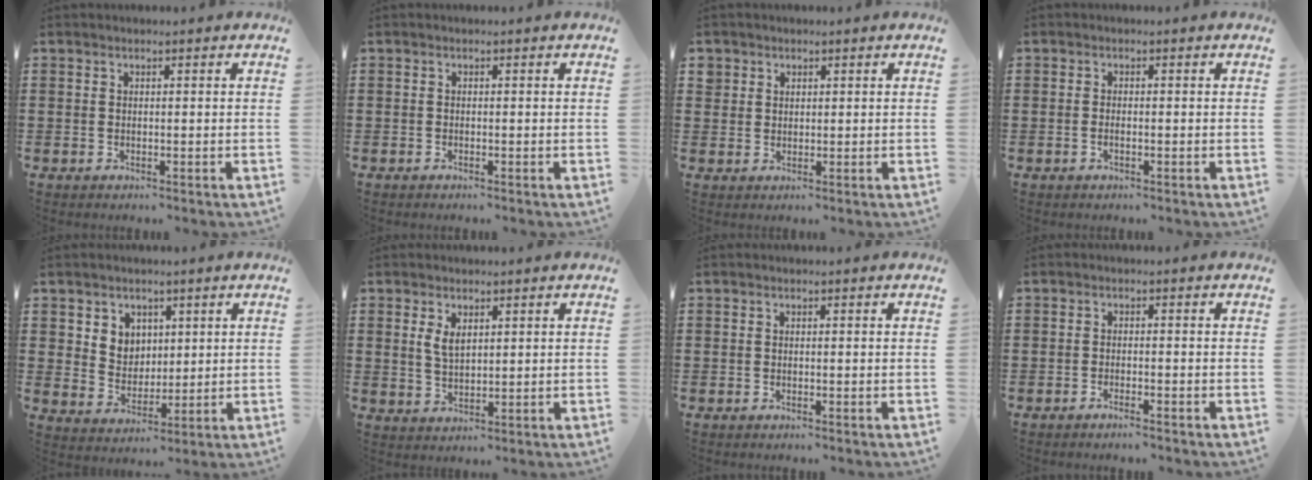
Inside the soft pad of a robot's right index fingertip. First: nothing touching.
{"total": 0.0}
{"total": 1.9, "force": [1.2, 1.5, 0.2], "torque": [-0.011, 0.007, 0.023]}
{"total": 0.8, "force": [-0.4, 0.2, 0.6], "torque": [-0.013, -0.004, -0.007]}
{"total": 4.8, "force": [2.5, 4.1, 0.5], "torque": [-0.024, 0.004, 0.045]}
{"total": 2.9, "force": [1.3, 1.5, 2.1], "torque": [-0.046, 0.004, 0.023]}
{"total": 0.0}
{"total": 1.3, "force": [-1.2, -0.1, 0.4], "torque": [-0.009, 0.000, -0.022]}